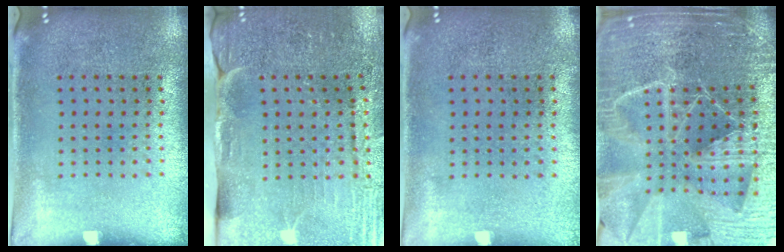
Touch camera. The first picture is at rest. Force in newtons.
{"total": 3.6, "press": 3.5, "slide": 0.7}
{"total": 0.0}
{"total": 6.4, "press": 5.5, "slide": 3.2}